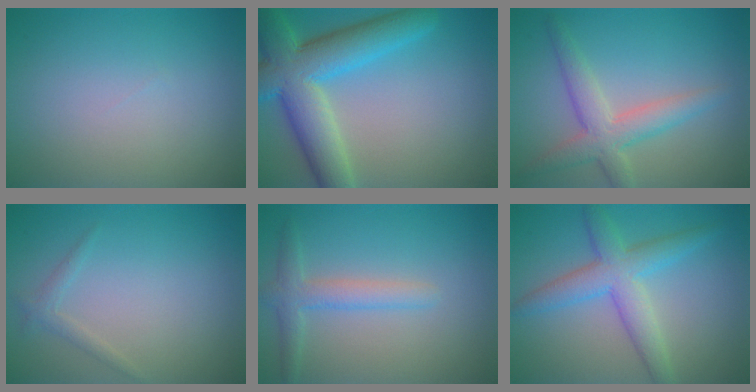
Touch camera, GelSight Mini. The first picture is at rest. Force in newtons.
{"total": 9.2, "press": 9.2, "slide": 0.4}
{"total": 4.0, "press": 4.0, "slide": 0.2}
{"total": 1.1, "press": 1.1, "slide": 0.1}
{"total": 2.5, "press": 2.5, "slide": 0.1}
{"total": 4.7, "press": 4.7, "slide": 0.1}